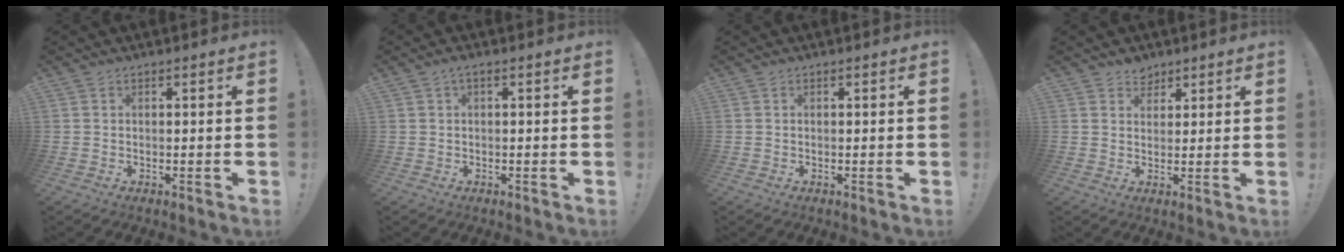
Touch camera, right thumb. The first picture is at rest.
{"total": 1.2, "force": [0.0, 0.2, 1.2], "torque": [-0.026, 0.004, 0.000]}
{"total": 0.0}
{"total": 3.7, "force": [2.8, 2.4, 0.3], "torque": [0.006, -0.020, 0.051]}